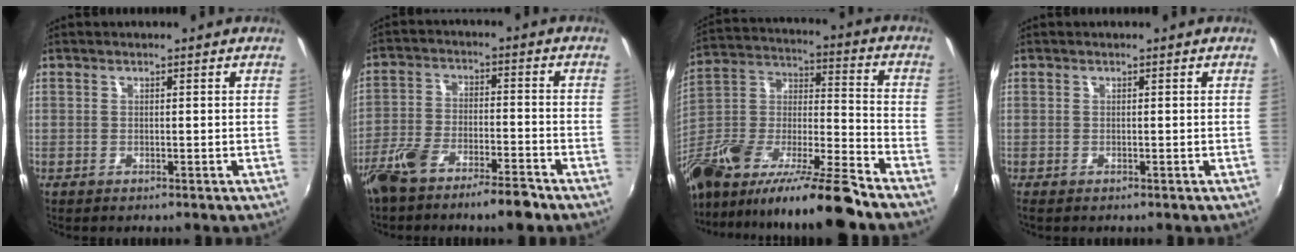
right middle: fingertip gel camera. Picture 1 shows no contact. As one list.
[{"total": 9.8, "force": [-7.6, 2.1, 5.9], "torque": [-0.129, -0.004, -0.136]}, {"total": 23.9, "force": [-17.2, 3.0, 16.3], "torque": [-0.284, -0.025, -0.308]}, {"total": 0.0}]